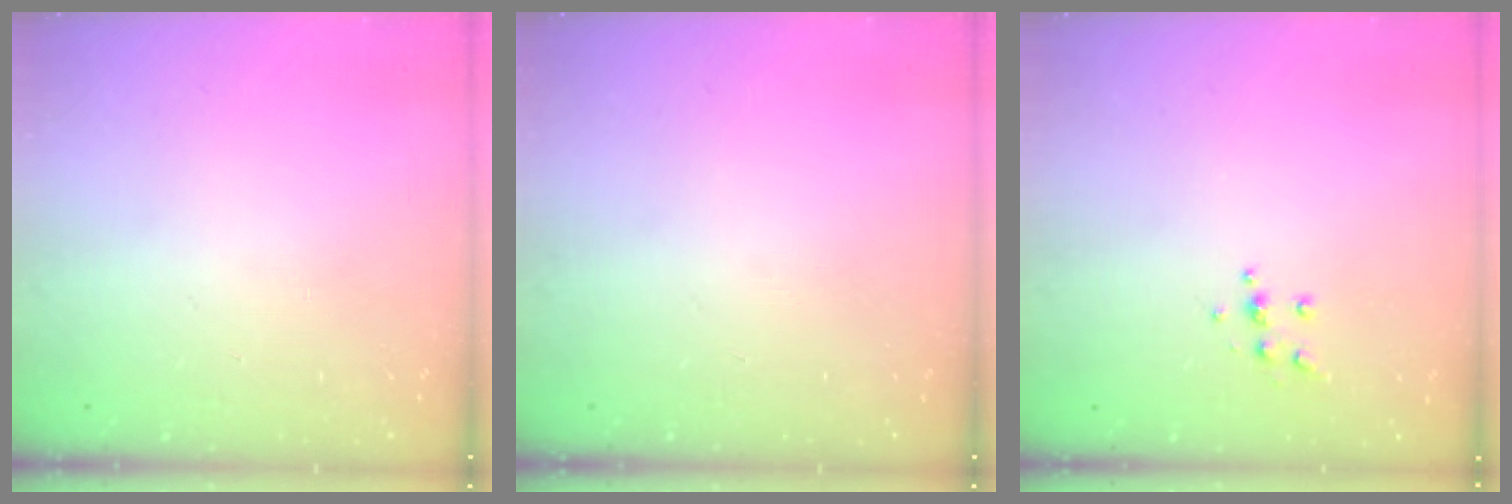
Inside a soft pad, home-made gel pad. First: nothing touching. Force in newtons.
{"total": 0.0}
{"total": 5.4, "press": 5.3, "slide": 0.4}